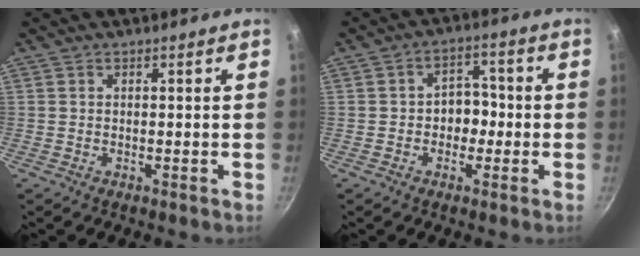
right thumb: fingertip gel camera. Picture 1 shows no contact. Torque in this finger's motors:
{"motor_torque": [-0.40, -0.06, 0.05, 0.17, 0.01]}